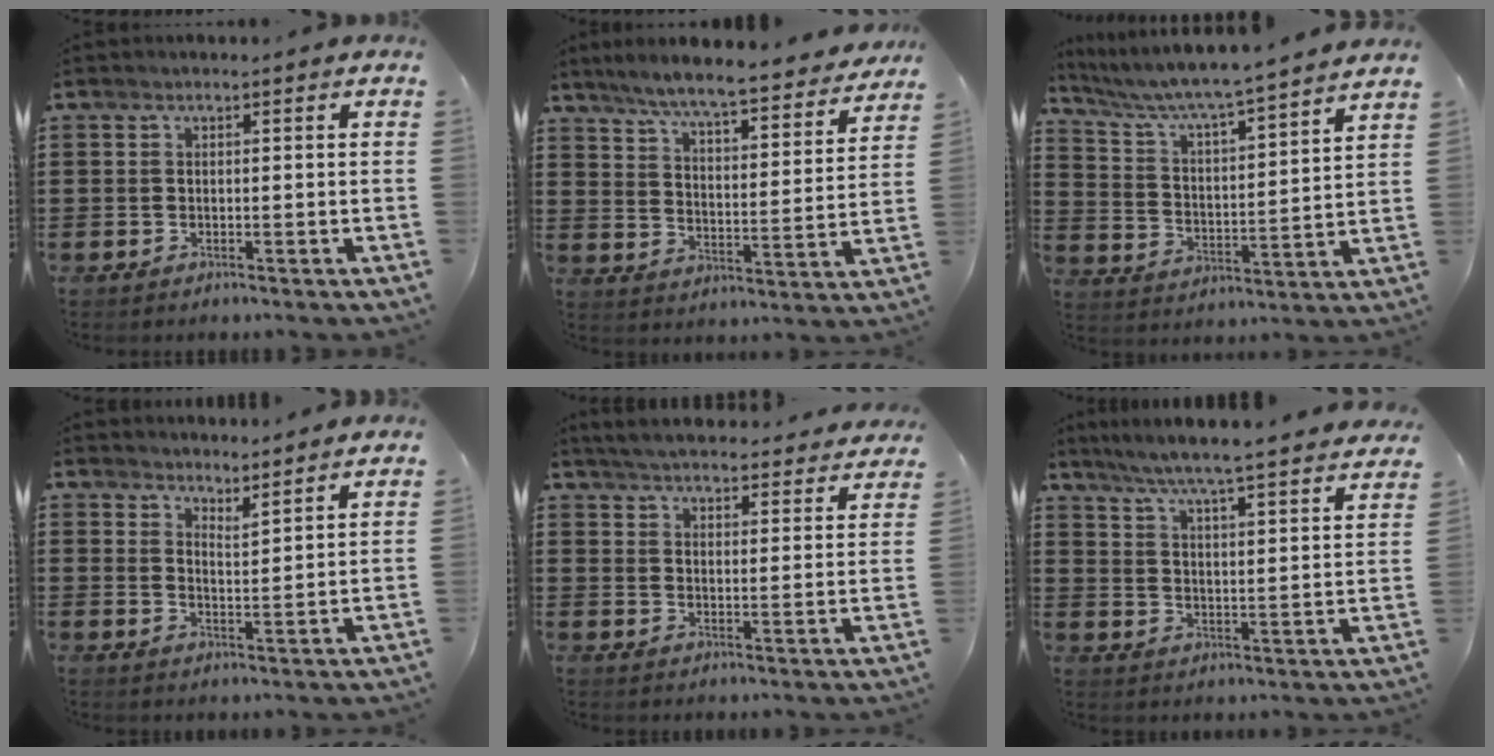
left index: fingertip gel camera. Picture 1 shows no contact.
{"total": 6.7, "force": [6.3, -0.5, 2.2], "torque": [-0.071, -0.046, 0.106]}
{"total": 5.1, "force": [4.6, -0.4, 2.0], "torque": [-0.062, -0.040, 0.070]}
{"total": 3.3, "force": [3.3, -0.5, -0.2], "torque": [-0.009, -0.021, 0.060]}
{"total": 4.9, "force": [4.9, -0.2, 0.6], "torque": [-0.034, -0.032, 0.084]}
{"total": 5.6, "force": [5.2, -1.0, 1.9], "torque": [-0.061, -0.047, 0.083]}